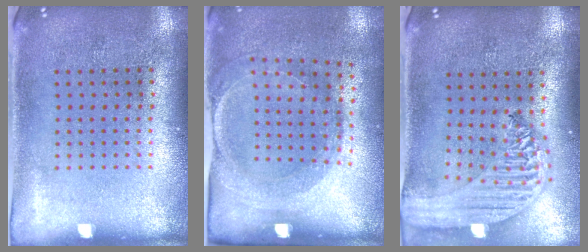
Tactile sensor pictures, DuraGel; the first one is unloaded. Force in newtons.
{"total": 1.6, "press": 1.4, "slide": 0.8}
{"total": 2.4, "press": 2.1, "slide": 1.2}